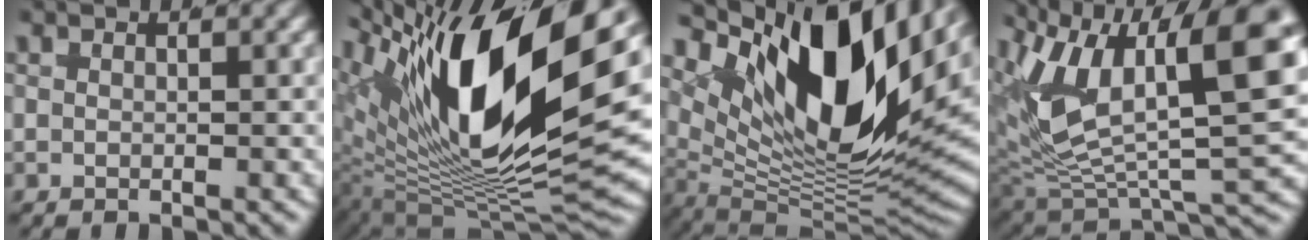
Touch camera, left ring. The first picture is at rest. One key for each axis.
{"total": 20.6, "fx": 3.3, "fy": 10.1, "fz": 17.7, "tx": -0.280, "ty": 0.015, "tz": 0.044}
{"total": 19.8, "fx": 4.2, "fy": 10.9, "fz": 16.0, "tx": -0.235, "ty": 0.003, "tz": 0.054}
{"total": 15.3, "fx": 1.1, "fy": 8.7, "fz": 12.6, "tx": -0.222, "ty": -0.021, "tz": 0.017}